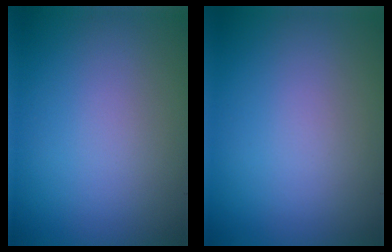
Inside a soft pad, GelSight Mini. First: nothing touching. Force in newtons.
{"total": 0.0}